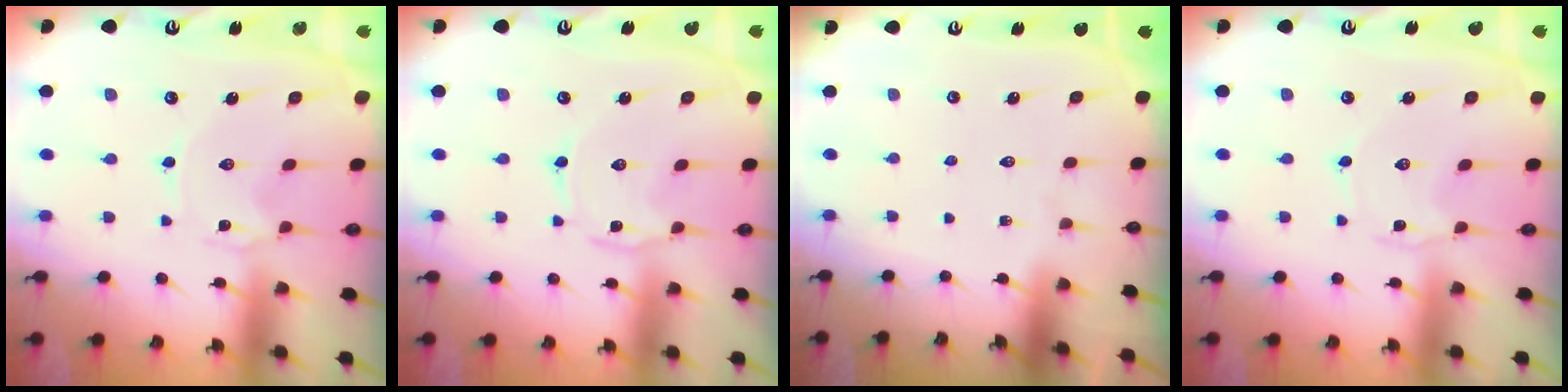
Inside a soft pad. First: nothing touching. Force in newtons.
{"total": 1.0, "press": 1.0, "slide": 0.2}
{"total": 0.0}
{"total": 2.4, "press": 2.4, "slide": 0.3}